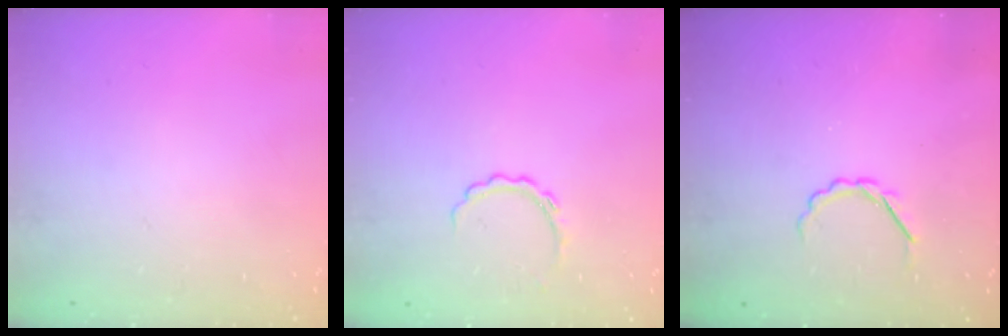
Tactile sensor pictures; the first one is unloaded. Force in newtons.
{"total": 5.2, "press": 5.2, "slide": 0.8}
{"total": 2.4, "press": 2.2, "slide": 0.8}